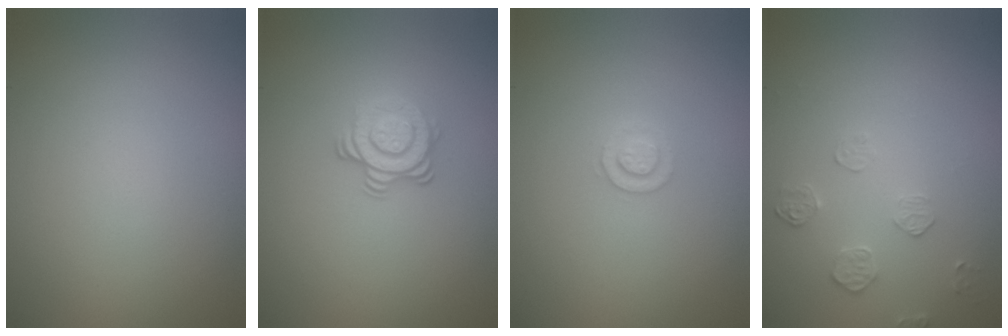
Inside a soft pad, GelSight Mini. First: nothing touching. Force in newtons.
{"total": 3.4, "press": 2.5, "slide": 2.3}
{"total": 1.5, "press": 1.5, "slide": 0.1}
{"total": 1.7, "press": 1.0, "slide": 1.4}